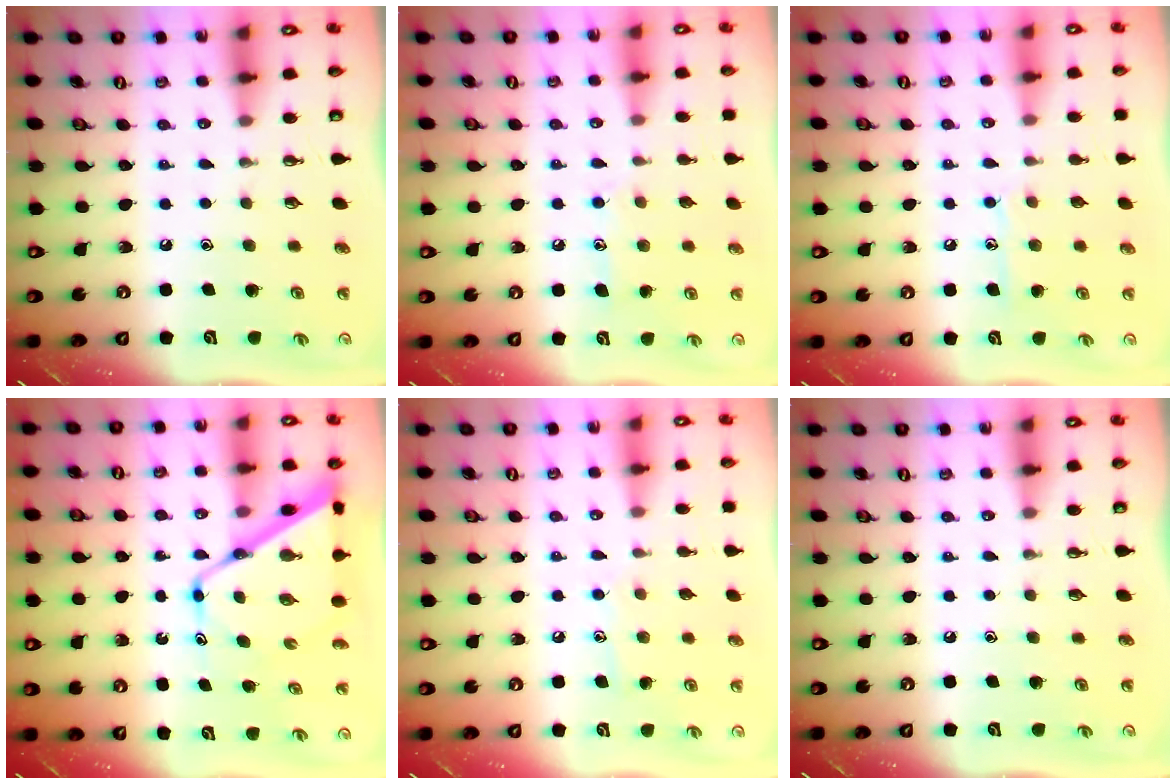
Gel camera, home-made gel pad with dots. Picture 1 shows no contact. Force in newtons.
{"total": 8.6, "press": 8.6, "slide": 0.6}
{"total": 8.0, "press": 8.0, "slide": 0.6}
{"total": 12.7, "press": 12.7, "slide": 1.0}
{"total": 6.6, "press": 6.6, "slide": 0.4}
{"total": 0.0}